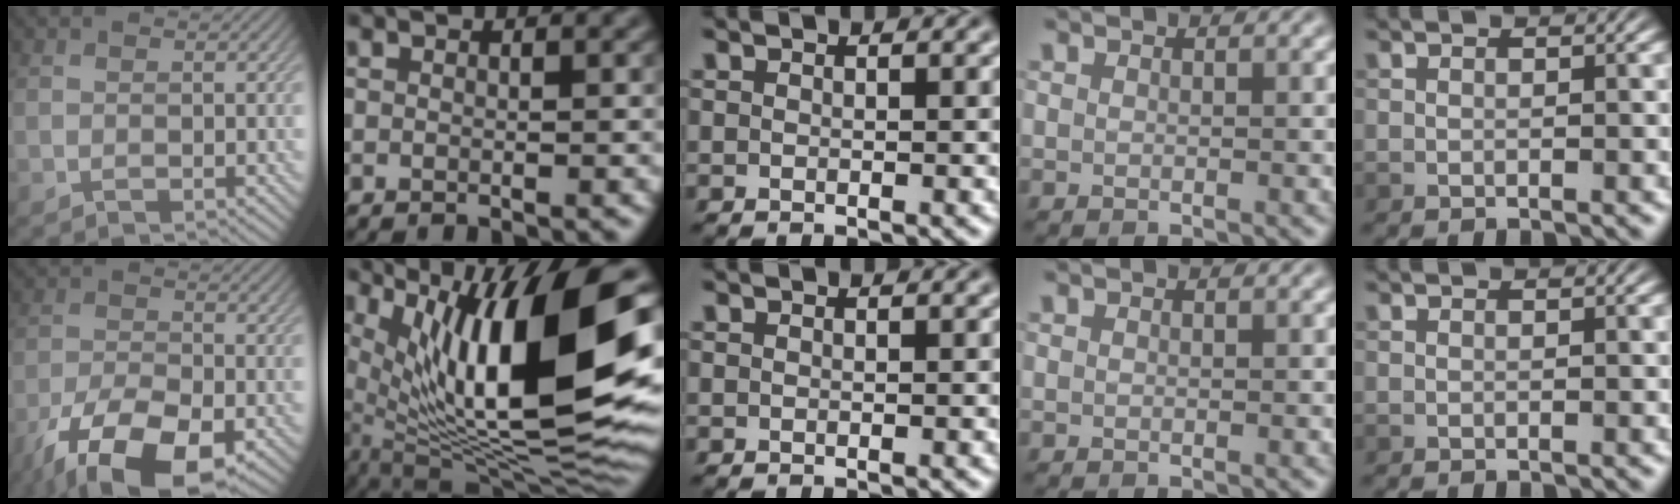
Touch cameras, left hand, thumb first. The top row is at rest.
{"thumb": {"total": 12.2, "force": [-6.8, 5.3, 8.7], "torque": [-0.170, -0.022, -0.126]}, "index": {"total": 16.4, "force": [3.9, 5.9, 14.8], "torque": [-0.253, 0.006, 0.071]}}